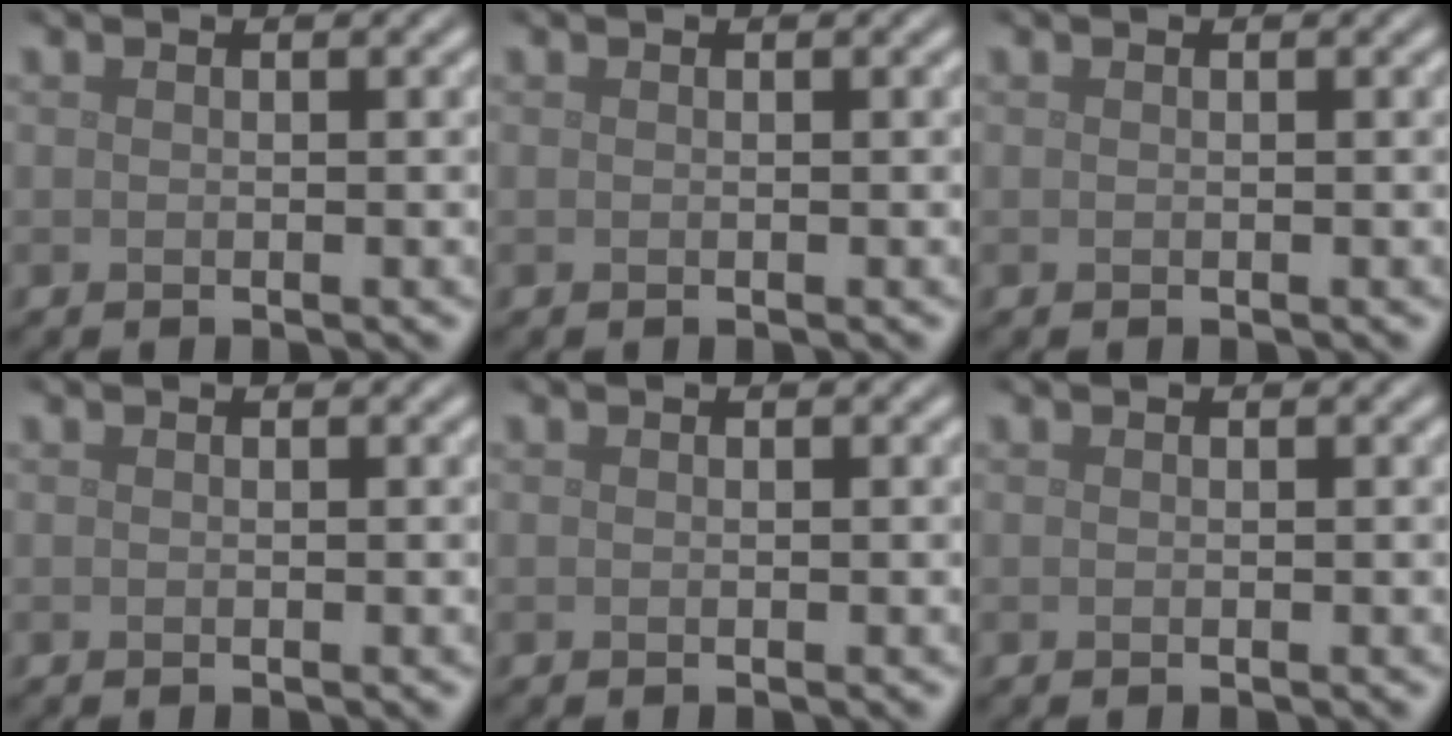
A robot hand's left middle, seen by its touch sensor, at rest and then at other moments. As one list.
[{"total": 0.0}, {"total": 0.0}, {"total": 0.0}, {"total": 0.0}, {"total": 0.0}]